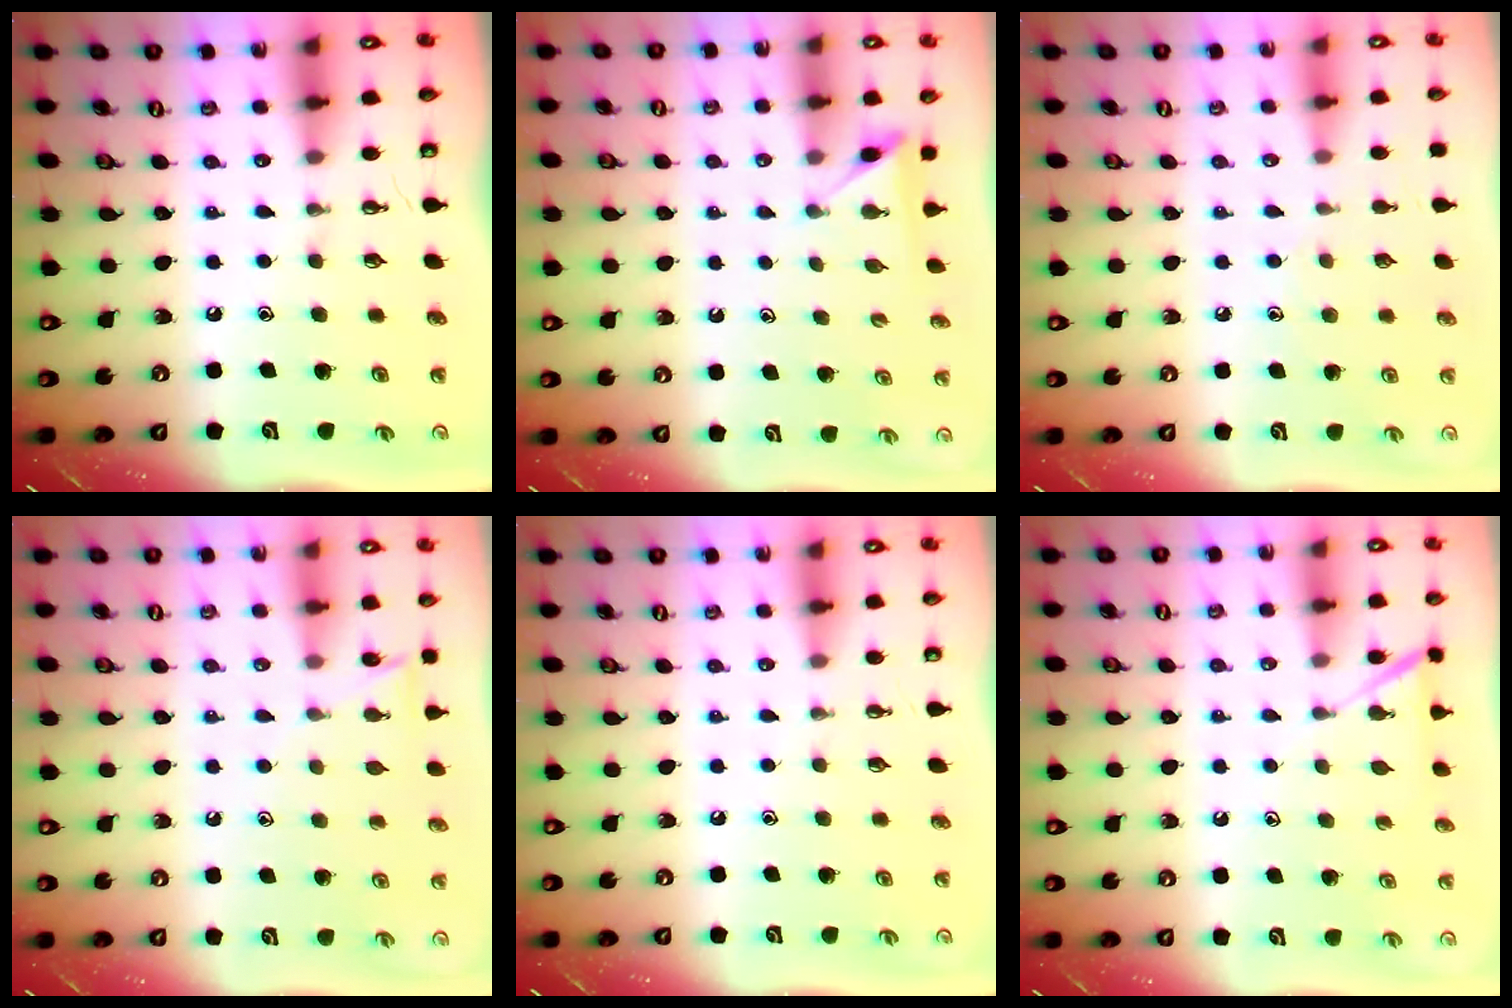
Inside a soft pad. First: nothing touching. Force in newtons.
{"total": 3.7, "press": 3.7, "slide": 0.4}
{"total": 5.6, "press": 5.6, "slide": 0.5}
{"total": 6.3, "press": 6.3, "slide": 0.7}
{"total": 0.0}
{"total": 5.9, "press": 5.9, "slide": 0.5}